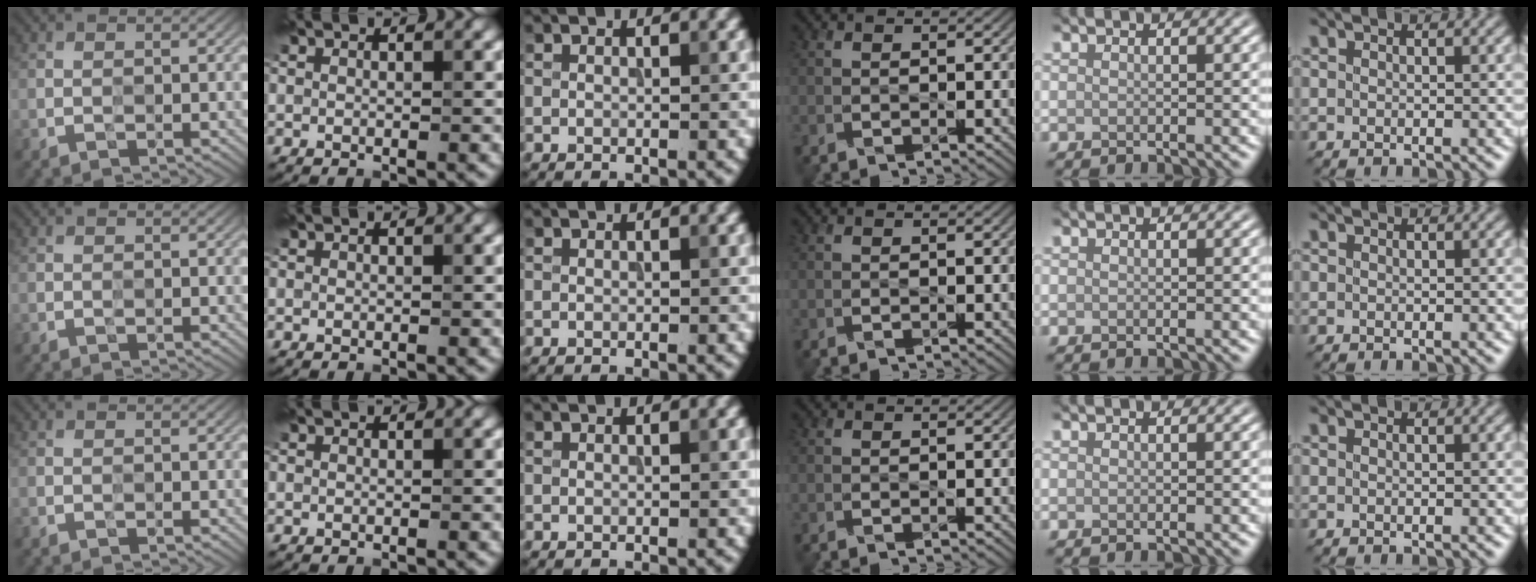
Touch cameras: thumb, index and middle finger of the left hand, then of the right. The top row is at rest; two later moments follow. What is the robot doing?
{"motion": "press", "object": "button"}